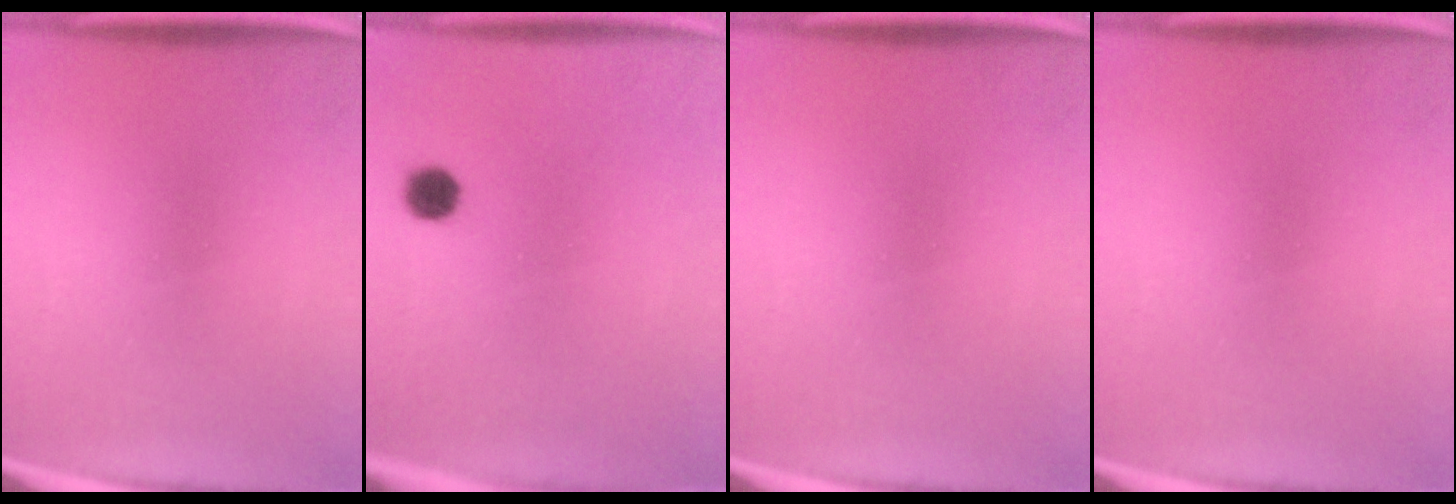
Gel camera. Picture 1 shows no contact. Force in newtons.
{"total": 3.1}
{"total": 0.0}
{"total": 0.0}